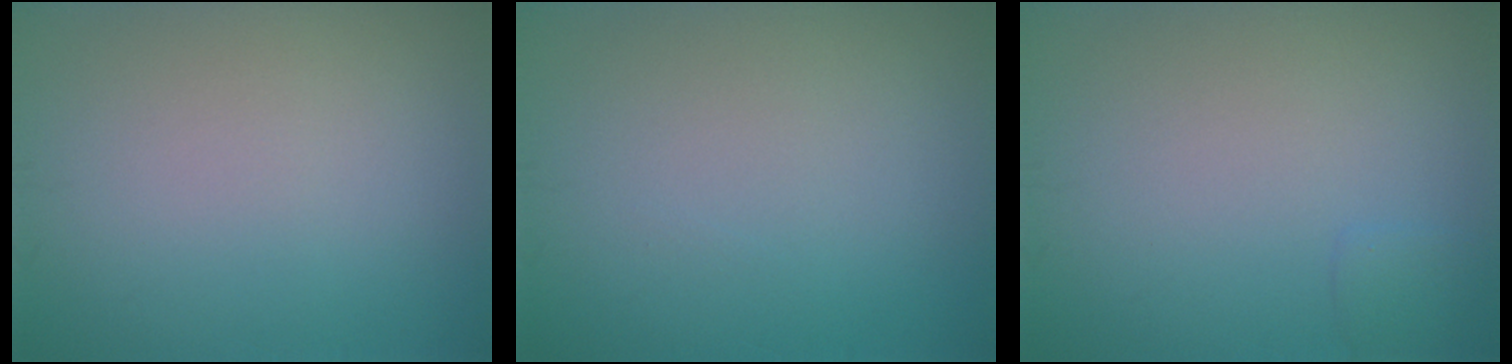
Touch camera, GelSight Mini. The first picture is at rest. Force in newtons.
{"total": 0.0}
{"total": 0.9, "press": 0.9, "slide": 0.1}